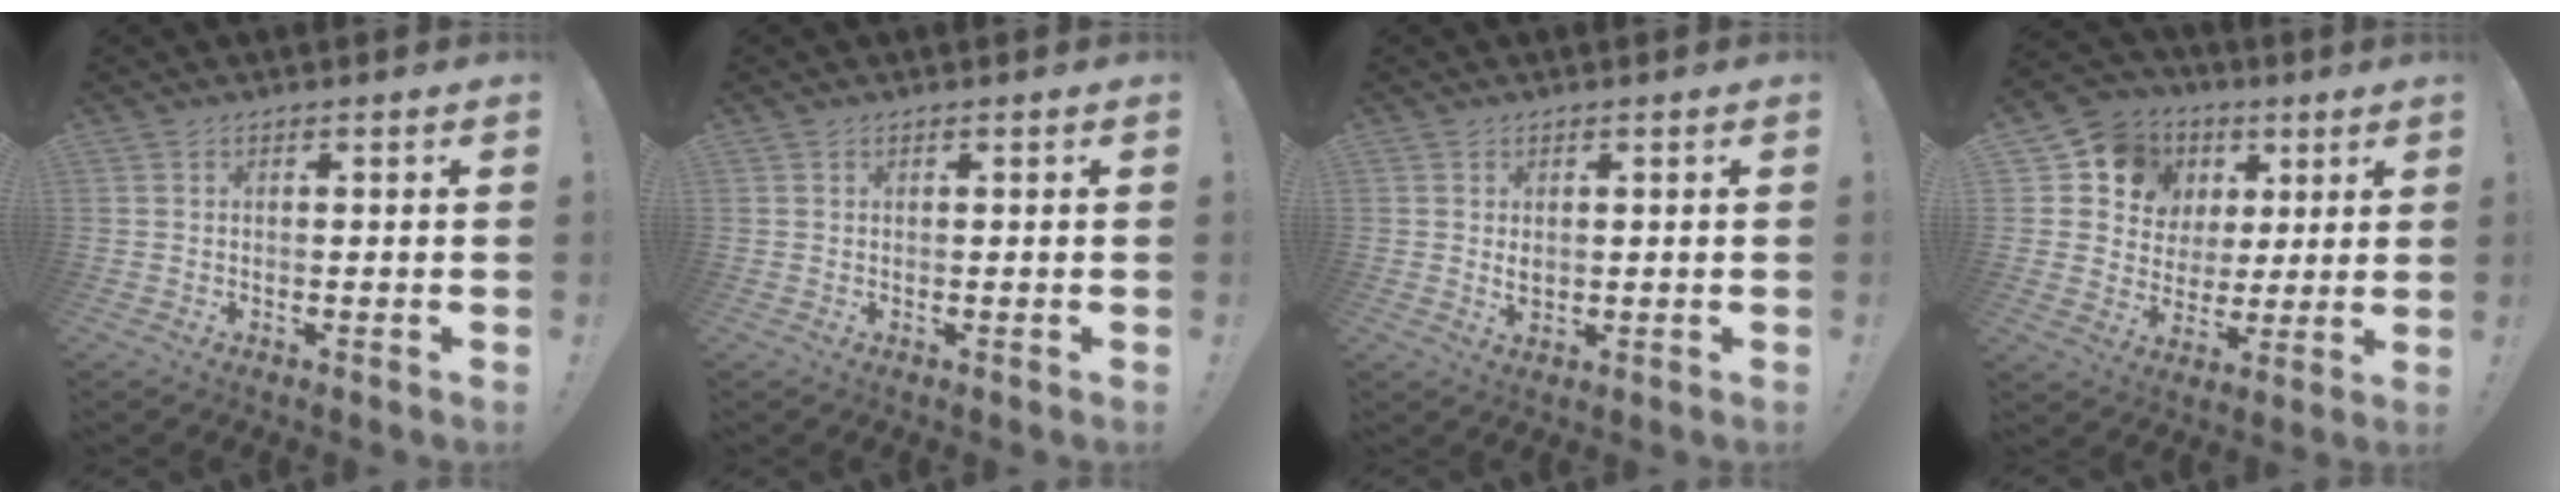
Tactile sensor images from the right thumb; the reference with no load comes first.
{"total": 0.0}
{"total": 1.7, "force": [0.6, 1.1, 1.2], "torque": [-0.009, -0.005, 0.008]}
{"total": 11.6, "force": [4.4, 10.3, 3.3], "torque": [-0.048, -0.021, 0.096]}